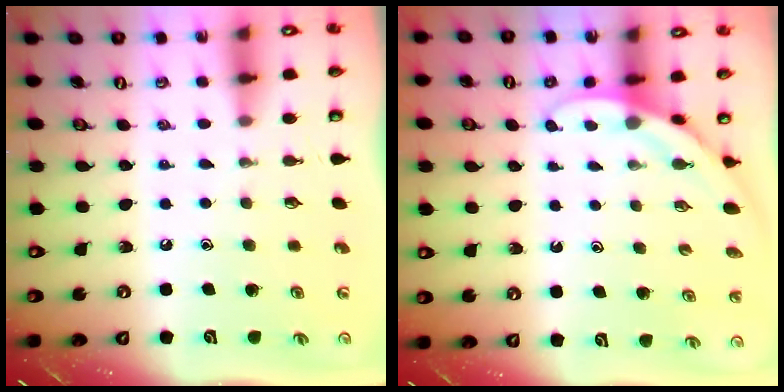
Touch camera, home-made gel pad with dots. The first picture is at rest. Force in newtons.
{"total": 5.0, "press": 5.0, "slide": 0.4}